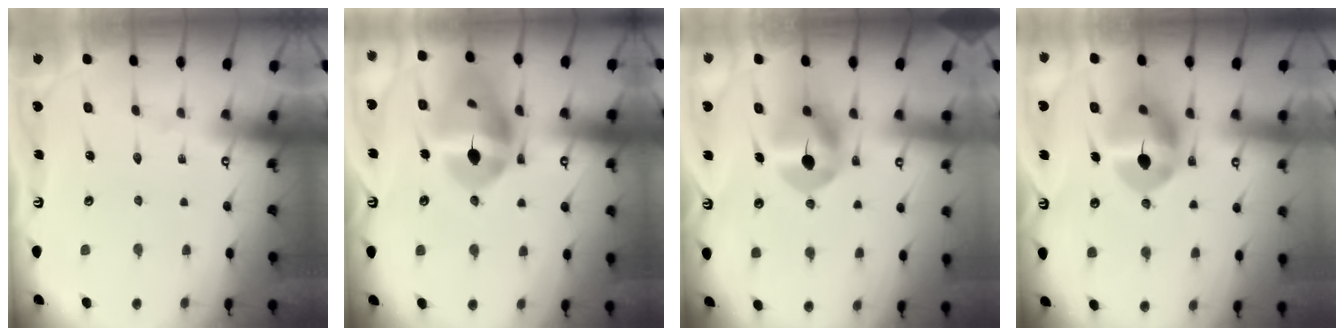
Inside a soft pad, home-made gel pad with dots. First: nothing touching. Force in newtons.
{"total": 19.0, "press": 18.9, "slide": 2.3}
{"total": 9.4, "press": 9.3, "slide": 1.3}
{"total": 11.3, "press": 11.1, "slide": 2.0}